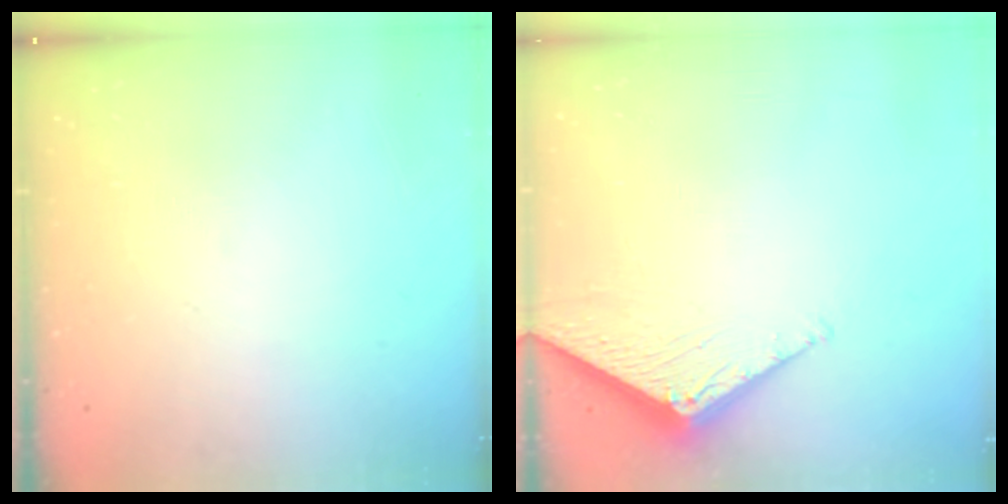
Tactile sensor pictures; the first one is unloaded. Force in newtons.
{"total": 2.8, "press": 2.8, "slide": 0.3}